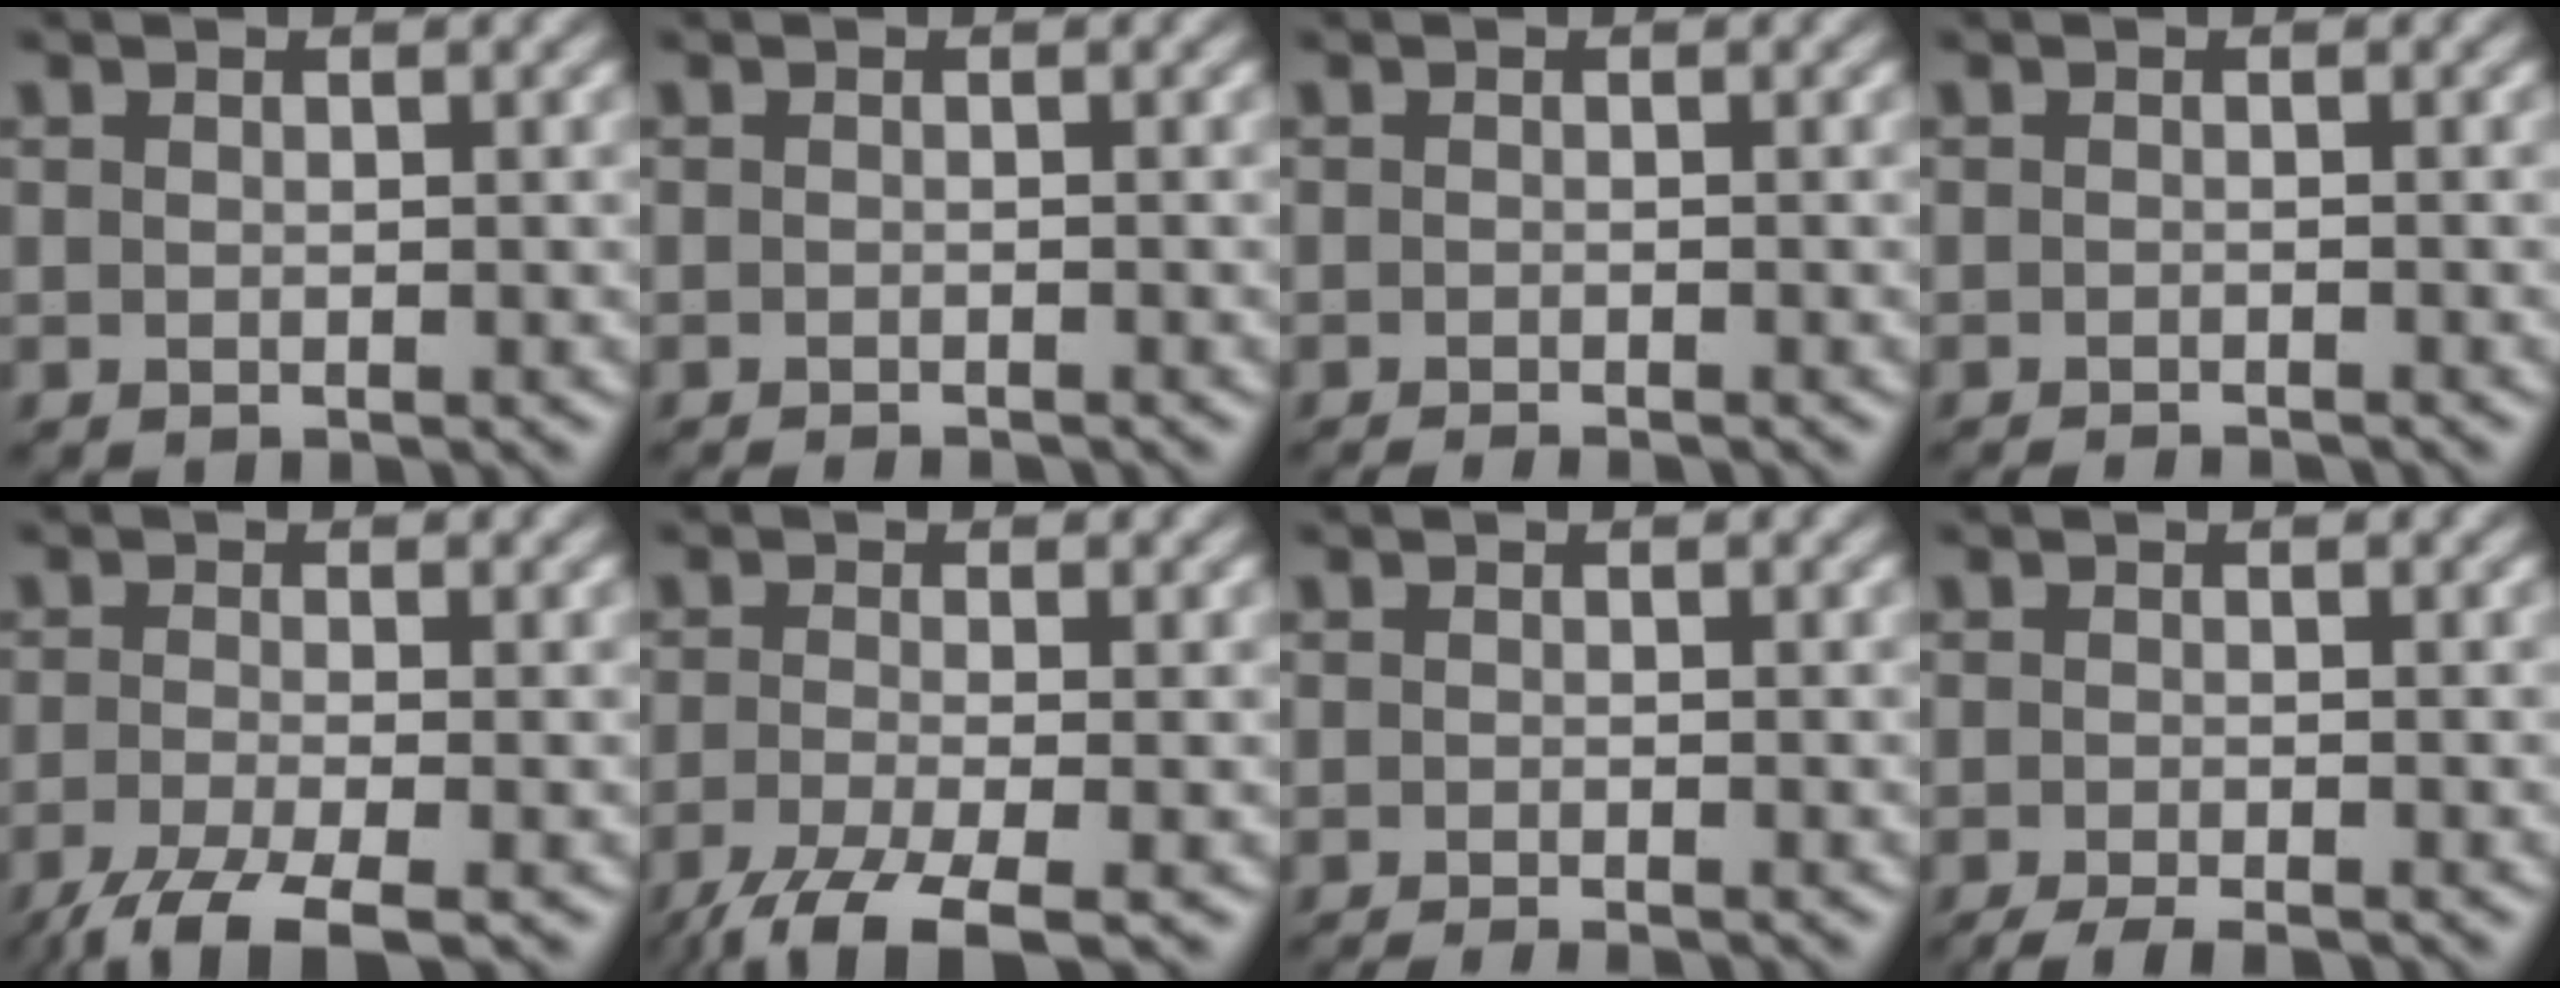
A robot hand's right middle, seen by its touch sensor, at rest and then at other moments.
{"total": 1.7, "force": [-1.5, 0.3, 0.6], "torque": [0.002, -0.006, -0.022]}
{"total": 1.6, "force": [-1.4, 0.3, 0.8], "torque": [-0.002, -0.004, -0.021]}
{"total": 2.1, "force": [-1.9, 0.3, 0.8], "torque": [-0.003, -0.006, -0.030]}
{"total": 4.7, "force": [-3.2, 1.0, 3.3], "torque": [-0.062, -0.011, -0.071]}
{"total": 5.3, "force": [-3.5, 1.2, 3.8], "torque": [-0.072, -0.014, -0.077]}
{"total": 1.5, "force": [-1.1, 0.3, 1.0], "torque": [-0.005, -0.005, -0.021]}
{"total": 2.9, "force": [-2.3, 0.5, 1.7], "torque": [-0.028, -0.005, -0.041]}